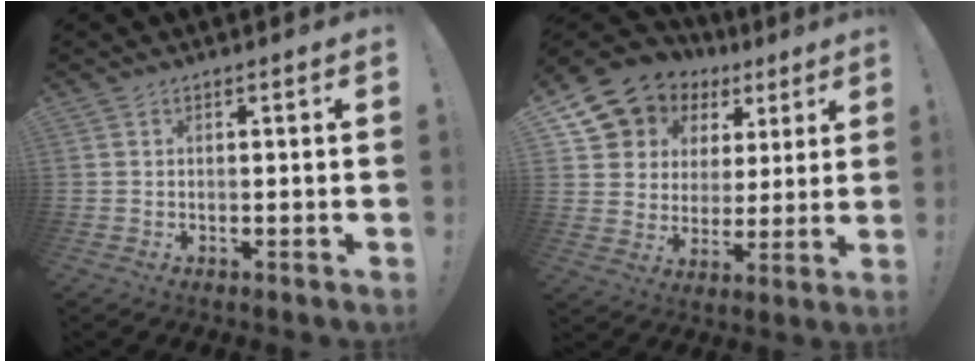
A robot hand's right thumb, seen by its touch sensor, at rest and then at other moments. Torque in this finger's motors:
{"motor_torque": [0.13, 0.44, 0.35, -0.01, 0.33]}